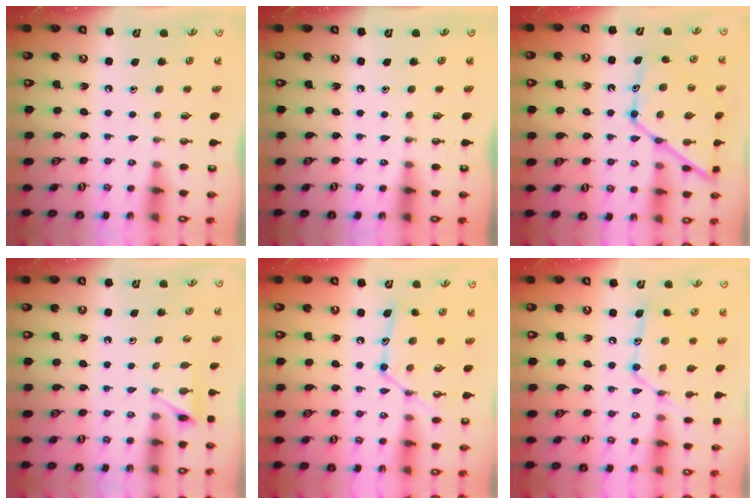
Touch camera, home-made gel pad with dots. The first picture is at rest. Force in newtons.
{"total": 0.0}
{"total": 16.2, "press": 16.2, "slide": 1.4}
{"total": 3.7, "press": 3.7, "slide": 0.3}
{"total": 14.2, "press": 14.2, "slide": 1.2}
{"total": 14.2, "press": 14.2, "slide": 1.1}